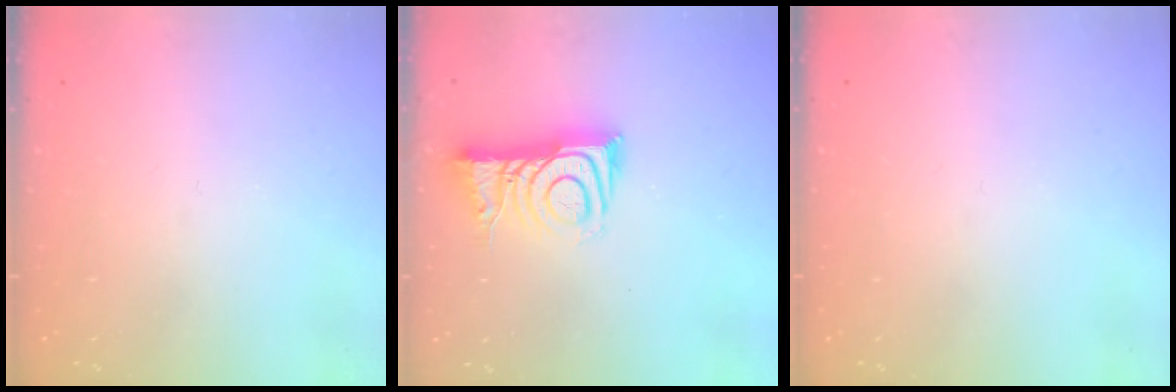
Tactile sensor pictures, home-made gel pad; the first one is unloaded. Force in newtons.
{"total": 8.5, "press": 8.5, "slide": 0.7}
{"total": 0.0}